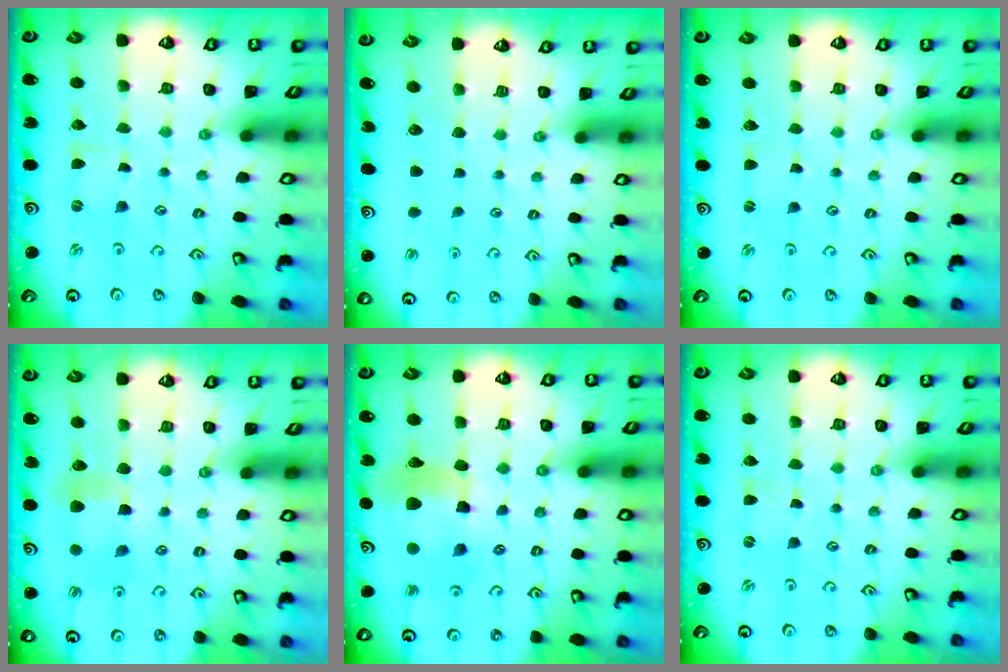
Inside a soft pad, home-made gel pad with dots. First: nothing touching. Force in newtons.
{"total": 0.0}
{"total": 0.6, "press": 0.6, "slide": 0.1}
{"total": 5.6, "press": 5.6, "slide": 0.4}
{"total": 14.7, "press": 14.6, "slide": 2.0}
{"total": 0.0}